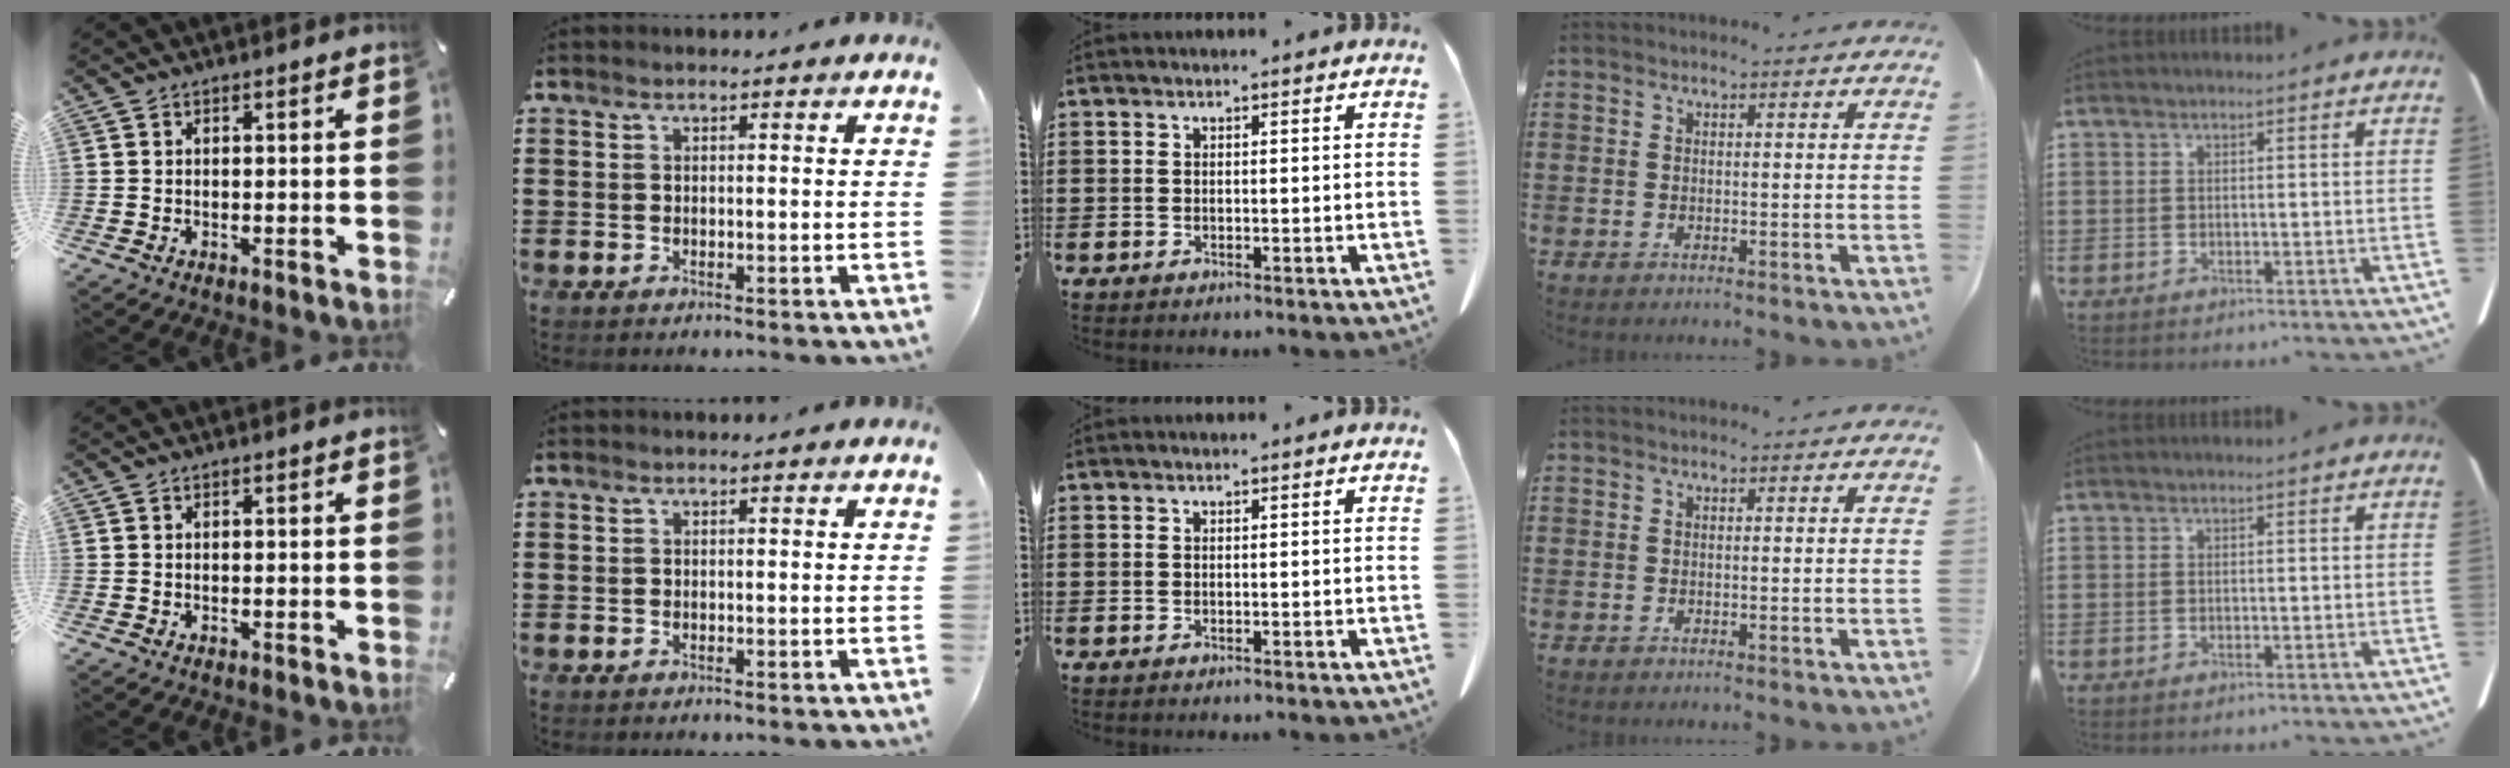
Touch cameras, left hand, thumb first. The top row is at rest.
{}